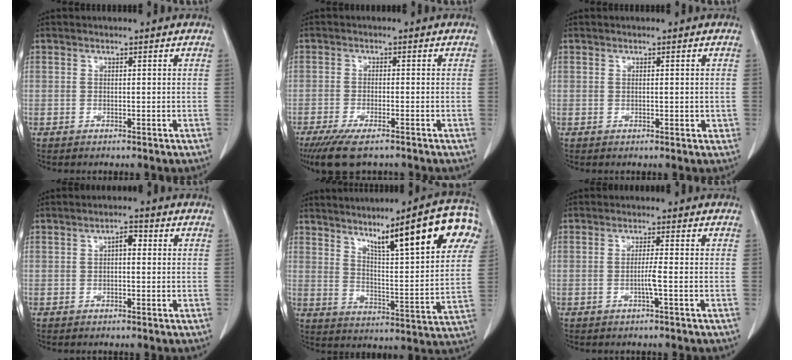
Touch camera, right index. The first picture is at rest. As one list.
[{"total": 7.7, "force": [-5.8, 1.5, 4.8], "torque": [-0.078, -0.017, -0.093]}, {"total": 1.2, "force": [0.0, 0.6, 1.0], "torque": [-0.013, -0.002, 0.002]}, {"total": 2.2, "force": [0.3, 1.0, 1.9], "torque": [-0.027, 0.009, 0.002]}, {"total": 20.1, "force": [10.7, 2.1, 16.9], "torque": [-0.234, 0.011, 0.145]}, {"total": 2.2, "force": [-0.7, -0.4, 2.0], "torque": [-0.039, -0.002, -0.014]}]